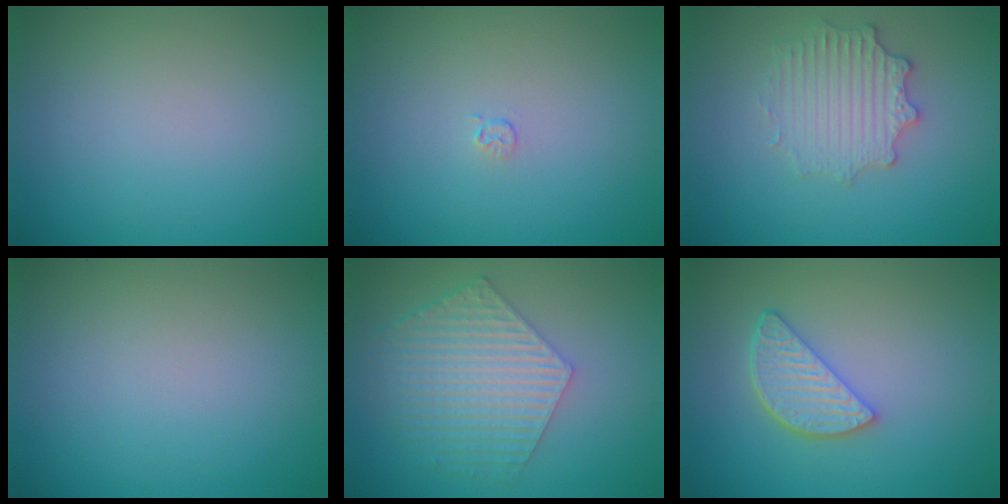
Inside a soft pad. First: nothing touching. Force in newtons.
{"total": 0.6, "press": 0.3, "slide": 0.6}
{"total": 2.9, "press": 2.9, "slide": 0.2}
{"total": 0.0}
{"total": 6.0, "press": 4.5, "slide": 4.0}
{"total": 3.6, "press": 3.0, "slide": 2.0}